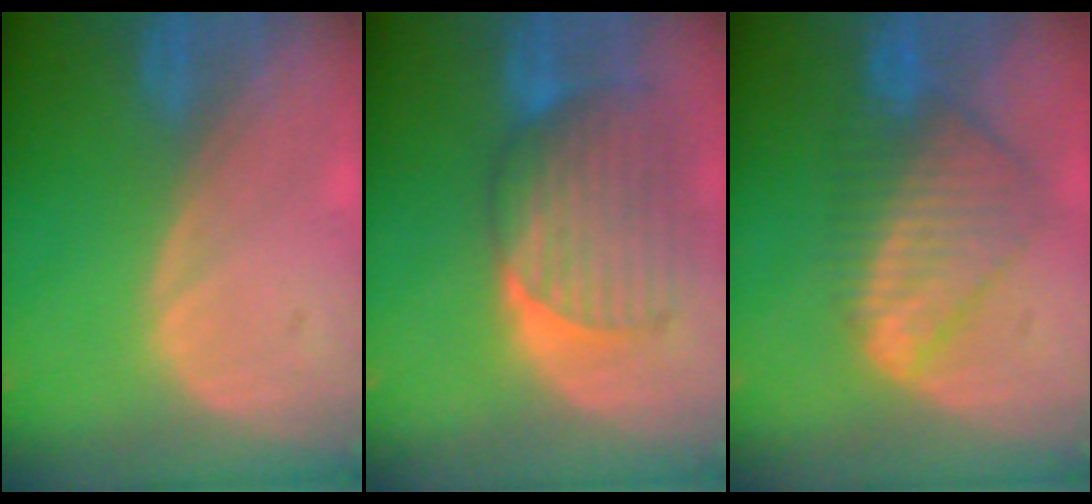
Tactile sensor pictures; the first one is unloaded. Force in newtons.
{"total": 9.1, "press": 8.4, "slide": 3.5}
{"total": 8.7, "press": 7.5, "slide": 4.3}